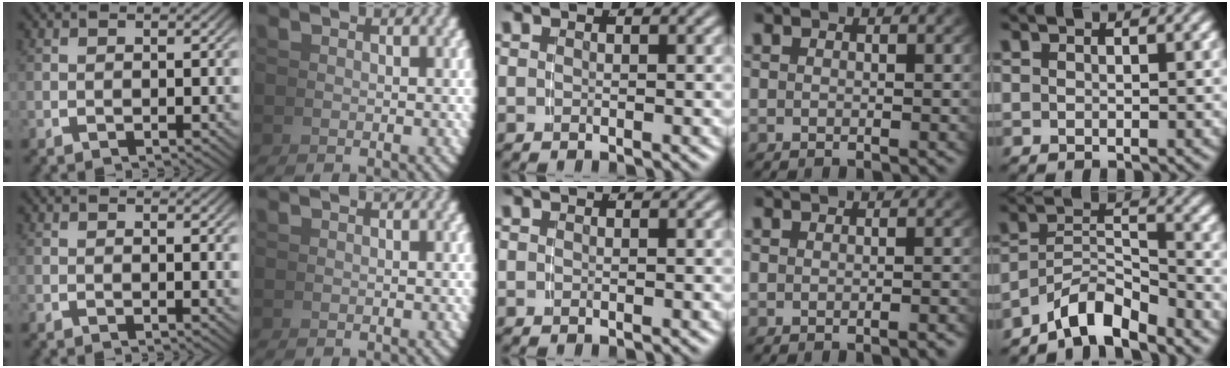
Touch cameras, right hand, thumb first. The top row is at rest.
{"thumb": {"total": 0.6, "force": [0.3, -0.1, 0.4], "torque": [-0.008, -0.001, 0.005]}, "ring": {"total": 0.7, "force": [-0.7, -0.2, 0.1], "torque": [-0.004, 0.001, -0.011]}, "little": {"total": 6.3, "force": [-4.5, 2.9, 3.3], "torque": [-0.046, -0.022, -0.069]}}